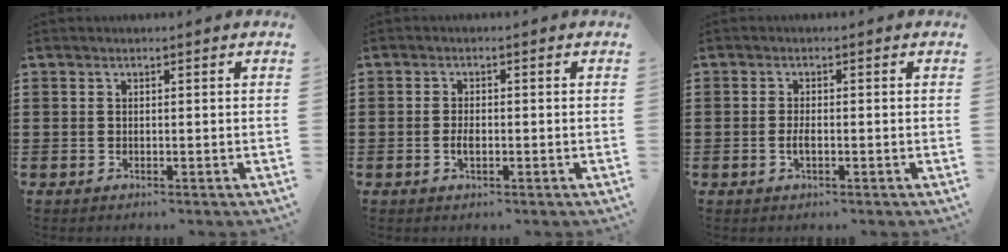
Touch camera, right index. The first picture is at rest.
{"total": 2.0, "force": [-0.5, 0.9, 1.7], "torque": [-0.032, 0.002, -0.009]}
{"total": 1.8, "force": [-0.4, 0.6, 1.7], "torque": [-0.032, 0.000, -0.008]}